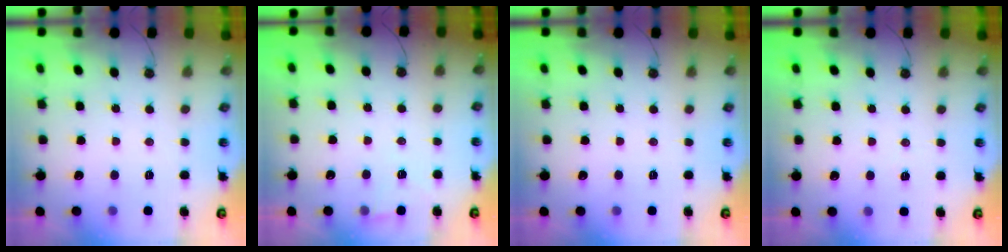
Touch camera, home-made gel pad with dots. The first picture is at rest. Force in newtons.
{"total": 3.0, "press": 2.8, "slide": 1.1}
{"total": 0.0}
{"total": 4.8, "press": 2.1, "slide": 4.3}